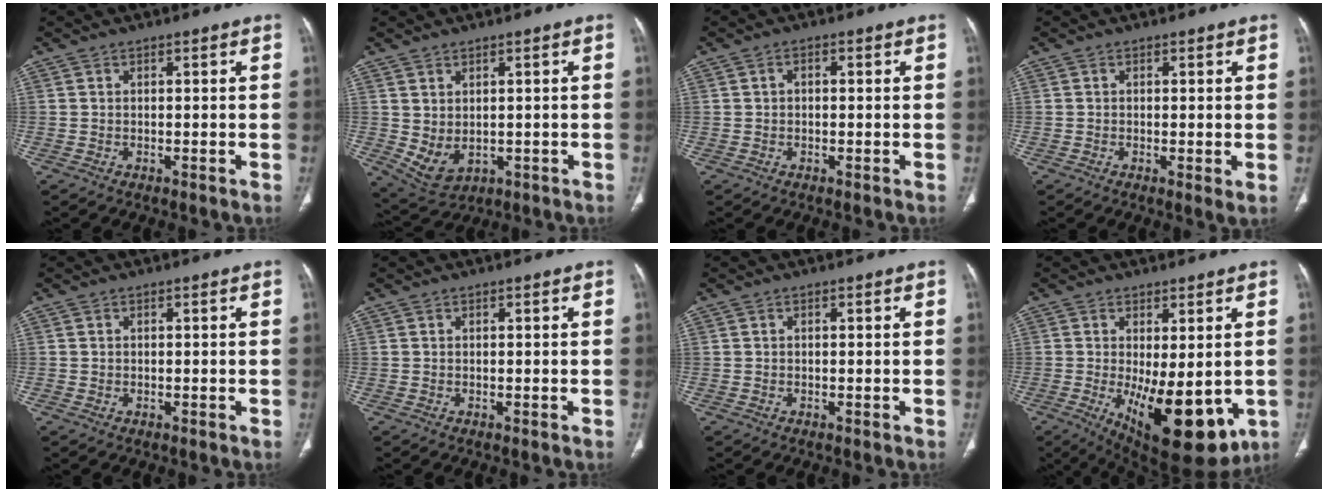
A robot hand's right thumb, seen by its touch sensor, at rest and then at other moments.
{"total": 6.0, "force": [0.0, 4.0, 4.4], "torque": [-0.077, -0.005, 0.024]}
{"total": 1.4, "force": [0.1, 1.0, 0.9], "torque": [-0.012, 0.008, 0.000]}
{"total": 2.0, "force": [0.0, 0.4, 1.9], "torque": [-0.038, -0.010, -0.003]}
{"total": 0.0}
{"total": 0.0}
{"total": 0.0}
{"total": 15.6, "force": [-3.4, 6.4, 13.9], "torque": [-0.195, -0.027, -0.026]}